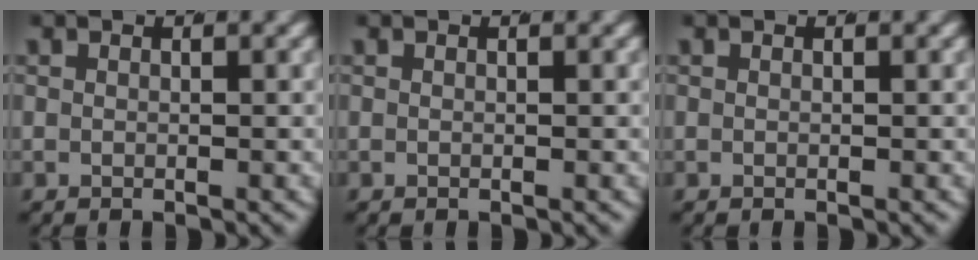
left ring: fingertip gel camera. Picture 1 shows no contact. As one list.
[{"total": 0.0}, {"total": 0.0}]